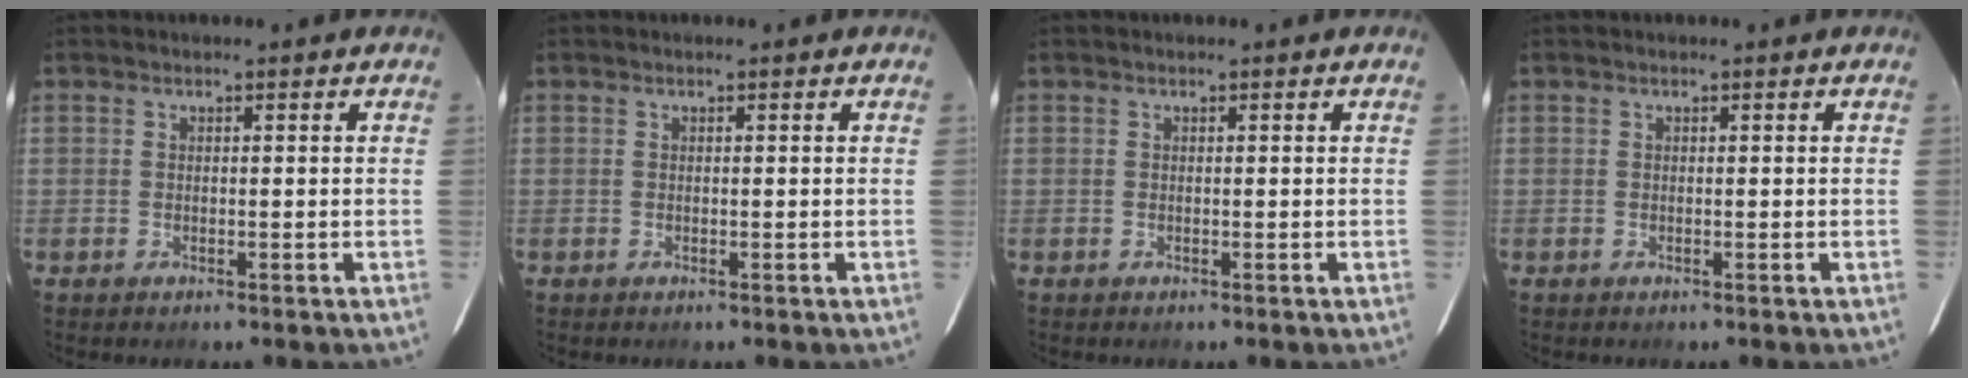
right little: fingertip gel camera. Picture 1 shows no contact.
{"total": 0.0}
{"total": 0.0}
{"total": 0.0}